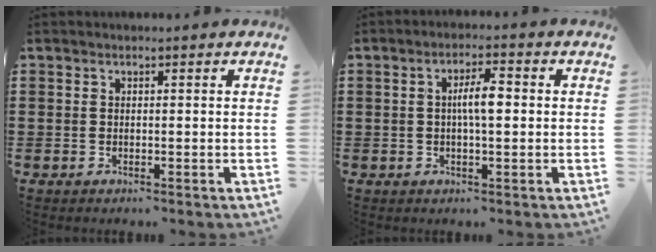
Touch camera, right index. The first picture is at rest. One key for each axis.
{"total": 4.6, "fx": 0.3, "fy": 1.1, "fz": 4.5, "tx": -0.083, "ty": 0.004, "tz": 0.002}